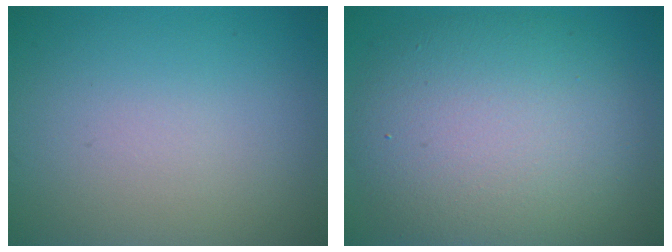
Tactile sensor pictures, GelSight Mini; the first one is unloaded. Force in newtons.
{"total": 10.2, "press": 10.2, "slide": 0.5}